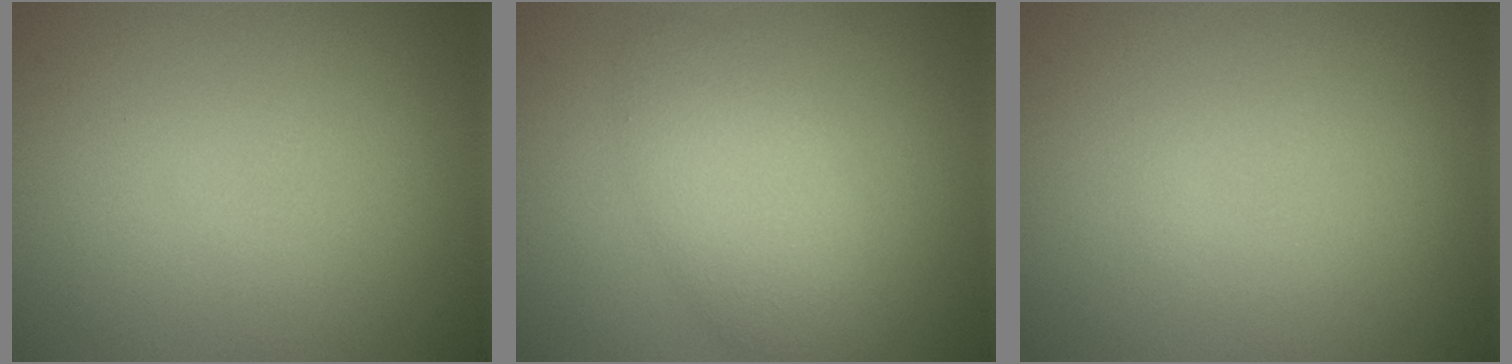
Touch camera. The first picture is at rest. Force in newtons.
{"total": 3.9, "press": 3.9, "slide": 0.2}
{"total": 0.0}